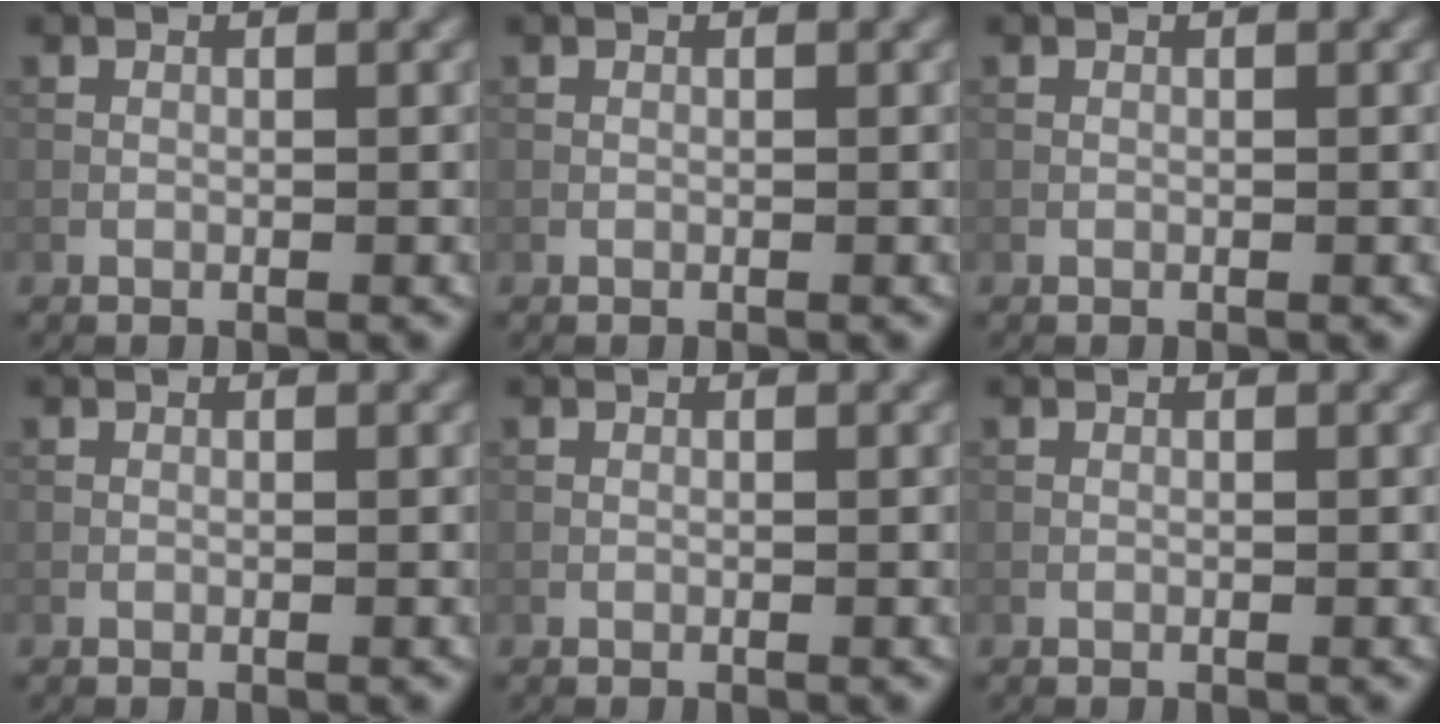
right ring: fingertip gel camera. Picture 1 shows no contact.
{"total": 0.0}
{"total": 0.0}
{"total": 0.0}
{"total": 0.0}
{"total": 0.0}